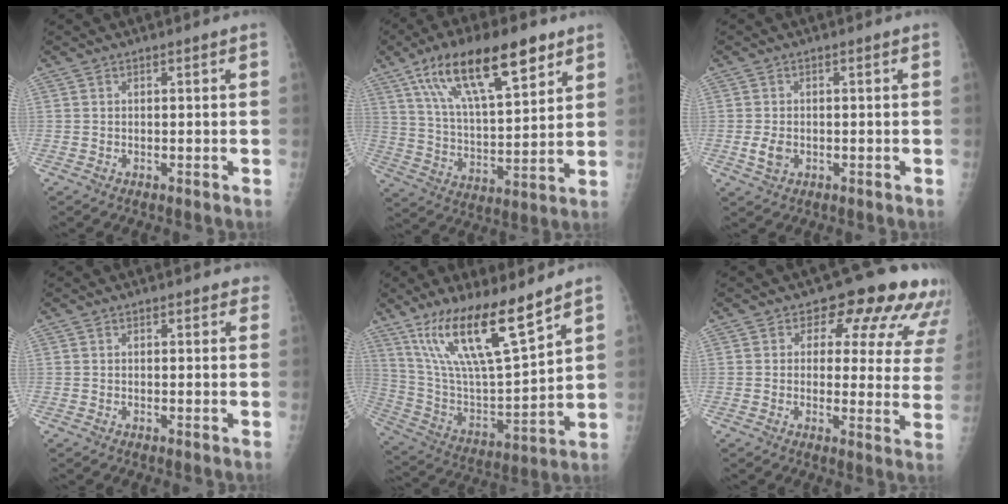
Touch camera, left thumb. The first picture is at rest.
{"total": 20.8, "force": [11.6, 7.5, 15.5], "torque": [-0.241, -0.028, 0.207]}
{"total": 2.9, "force": [-0.6, 2.0, 2.0], "torque": [-0.038, -0.001, -0.009]}
{"total": 1.8, "force": [1.4, 0.9, 0.7], "torque": [0.014, -0.001, 0.010]}
{"total": 19.7, "force": [13.2, 4.1, 14.0], "torque": [-0.240, -0.066, 0.252]}
{"total": 14.6, "force": [10.0, 7.2, 7.8], "torque": [-0.033, -0.045, 0.088]}